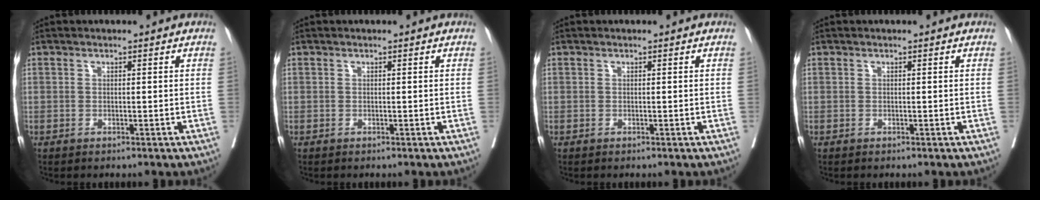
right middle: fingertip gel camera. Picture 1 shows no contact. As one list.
[{"total": 0.0}, {"total": 0.0}, {"total": 0.0}]